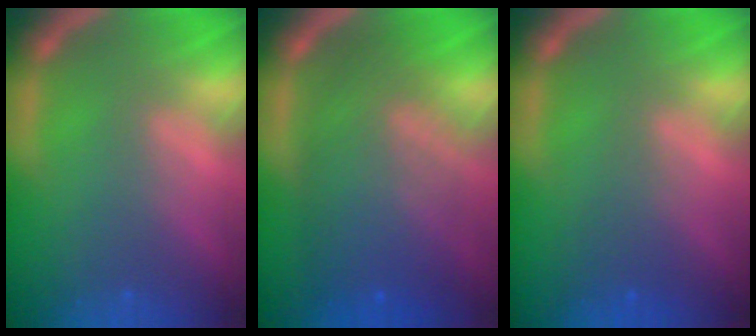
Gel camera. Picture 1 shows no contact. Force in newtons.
{"total": 8.6}
{"total": 1.5}